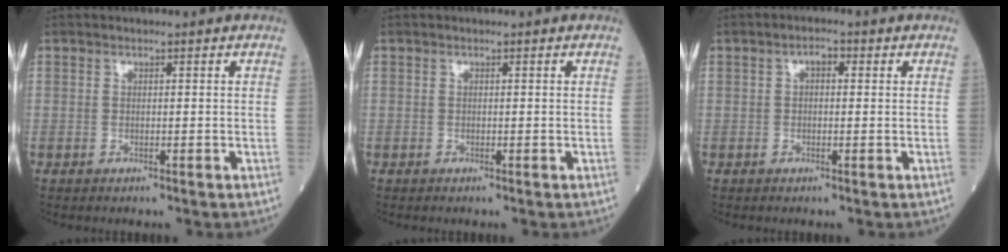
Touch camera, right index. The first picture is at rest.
{"total": 0.0}
{"total": 2.0, "force": [0.5, 1.0, 1.6], "torque": [-0.026, 0.011, 0.005]}